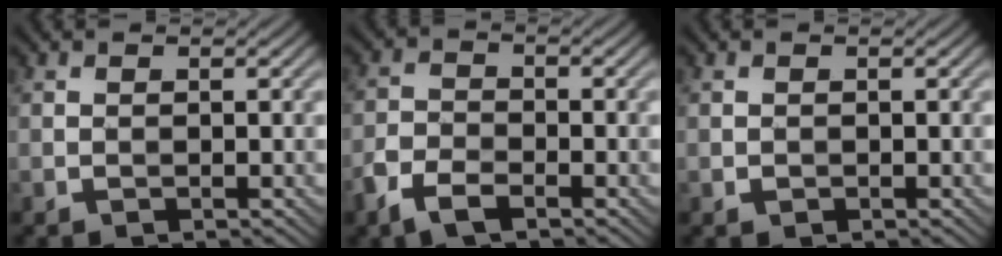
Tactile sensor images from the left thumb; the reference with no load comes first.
{"total": 4.8, "force": [-3.1, 2.2, 2.8], "torque": [-0.062, -0.006, -0.070]}
{"total": 0.5, "force": [-0.1, 0.5, 0.1], "torque": [0.001, -0.005, -0.003]}